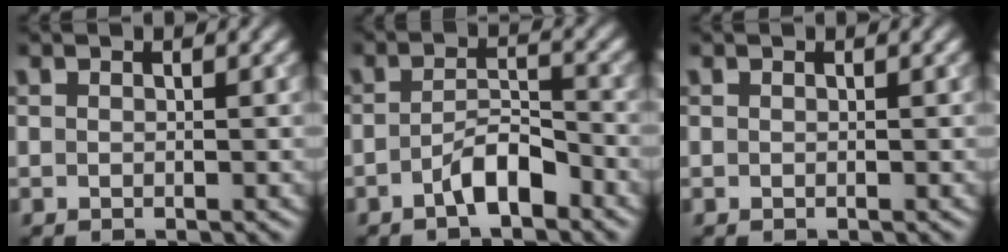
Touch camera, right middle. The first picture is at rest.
{"total": 3.4, "force": [-2.1, 1.1, 2.4], "torque": [-0.042, 0.009, -0.040]}
{"total": 0.0}